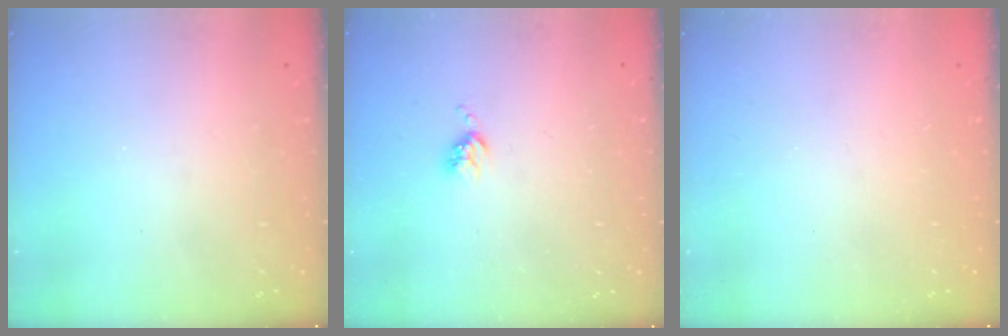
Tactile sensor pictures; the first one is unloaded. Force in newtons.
{"total": 4.6, "press": 4.5, "slide": 0.6}
{"total": 0.0}